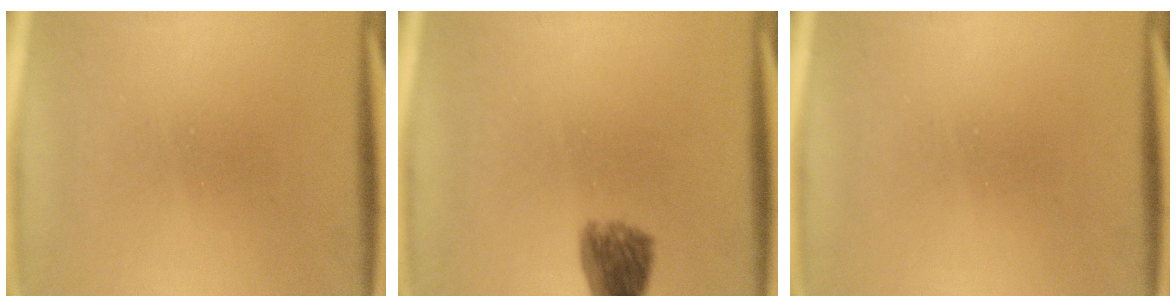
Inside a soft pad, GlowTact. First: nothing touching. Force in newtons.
{"total": 7.2}
{"total": 0.0}